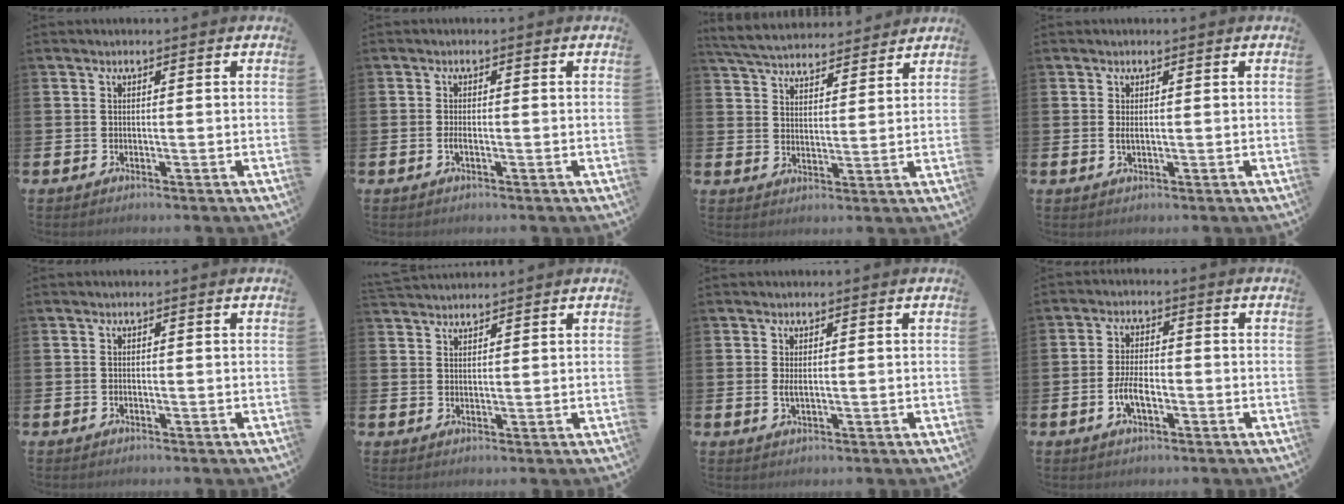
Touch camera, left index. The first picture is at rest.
{"total": 1.0, "force": [-0.4, 0.2, 0.9], "torque": [-0.023, 0.001, -0.006]}
{"total": 5.6, "force": [5.4, 1.1, 0.8], "torque": [-0.038, -0.029, 0.096]}
{"total": 1.1, "force": [0.2, 0.4, 1.0], "torque": [-0.018, 0.002, 0.001]}
{"total": 0.0}
{"total": 2.4, "force": [2.3, 0.4, -0.1], "torque": [-0.004, -0.006, 0.044]}
{"total": 1.4, "force": [0.2, 0.5, 1.3], "torque": [-0.016, -0.002, 0.000]}
{"total": 4.2, "force": [-1.3, 1.8, 3.6], "torque": [-0.067, 0.003, -0.025]}